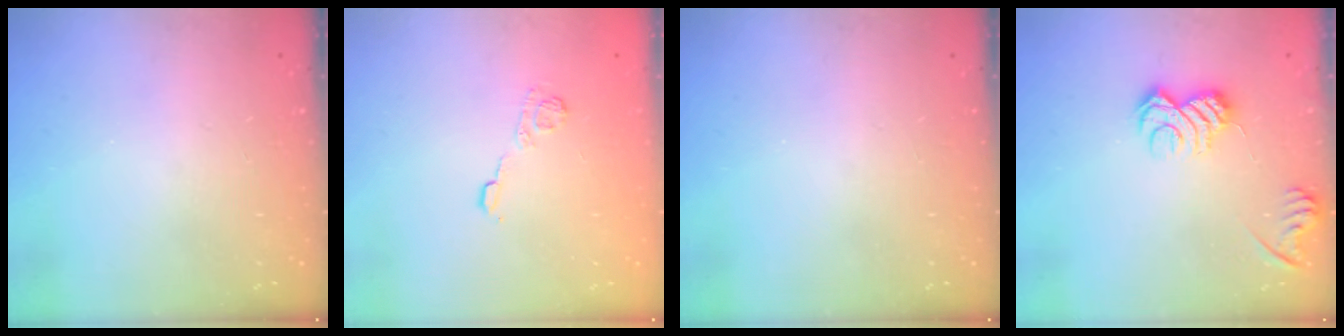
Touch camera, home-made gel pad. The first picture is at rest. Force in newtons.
{"total": 5.2, "press": 4.9, "slide": 1.5}
{"total": 0.0}
{"total": 10.1, "press": 10.1, "slide": 0.4}